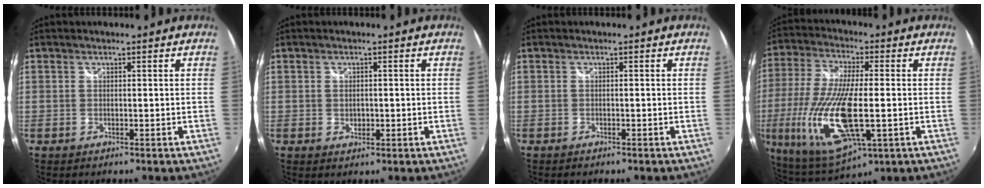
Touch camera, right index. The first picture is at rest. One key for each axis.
{"total": 1.7, "fx": -0.2, "fy": 1.4, "fz": 0.9, "tx": -0.014, "ty": -0.002, "tz": -0.003}
{"total": 0.9, "fx": -0.7, "fy": 0.2, "fz": 0.4, "tx": -0.009, "ty": -0.003, "tz": -0.014}
{"total": 23.2, "fx": -5.0, "fy": 8.2, "fz": 21.2, "tx": -0.453, "ty": -0.046, "tz": -0.084}